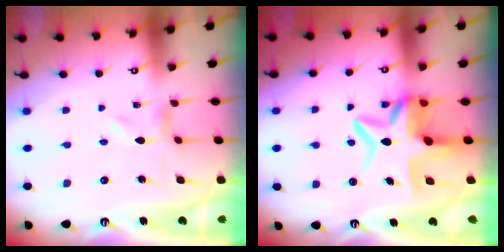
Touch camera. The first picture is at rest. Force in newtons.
{"total": 10.0, "press": 9.6, "slide": 2.6}